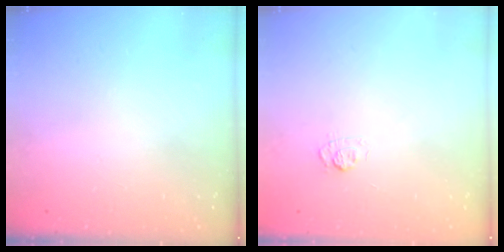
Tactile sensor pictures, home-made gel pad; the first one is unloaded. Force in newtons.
{"total": 4.6, "press": 4.4, "slide": 1.4}